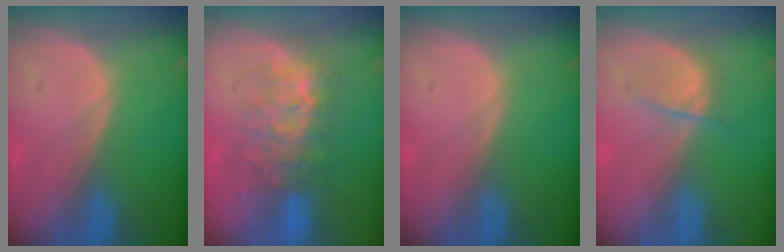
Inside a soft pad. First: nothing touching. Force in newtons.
{"total": 8.1, "press": 7.8, "slide": 2.3}
{"total": 0.0}
{"total": 2.6, "press": 2.5, "slide": 0.5}